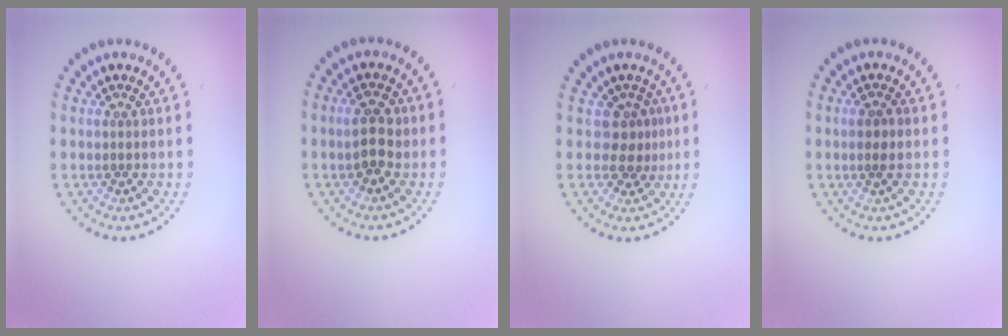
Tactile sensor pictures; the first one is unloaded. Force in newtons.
{"total": 2.8, "press": 2.8, "slide": 0.1}
{"total": 2.3, "press": 1.5, "slide": 1.7}
{"total": 1.5, "press": 1.5, "slide": 0.4}